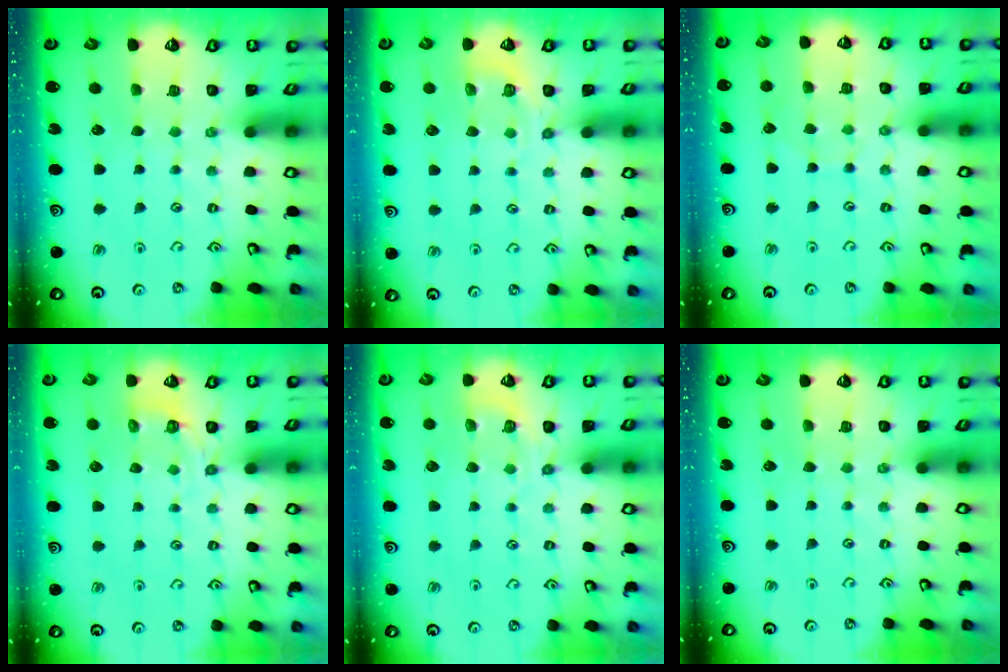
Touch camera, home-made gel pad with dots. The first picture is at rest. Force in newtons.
{"total": 5.7, "press": 5.3, "slide": 1.9}
{"total": 4.9, "press": 4.9, "slide": 0.5}
{"total": 2.7, "press": 1.4, "slide": 2.3}
{"total": 5.0, "press": 4.6, "slide": 1.9}
{"total": 0.0}